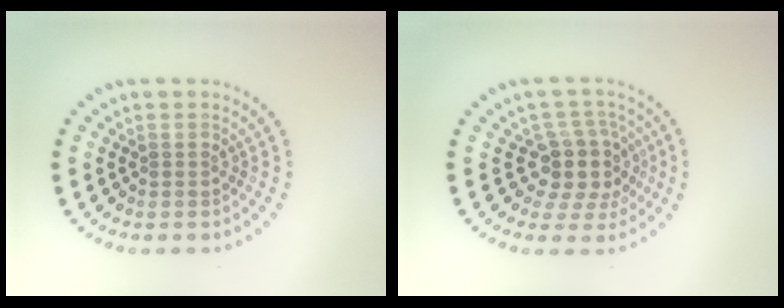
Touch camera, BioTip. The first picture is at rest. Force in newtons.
{"total": 4.0, "press": 3.4, "slide": 2.2}